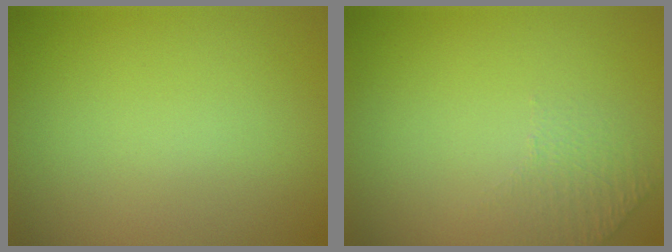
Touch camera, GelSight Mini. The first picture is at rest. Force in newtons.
{"total": 1.2, "press": 0.7, "slide": 0.9}